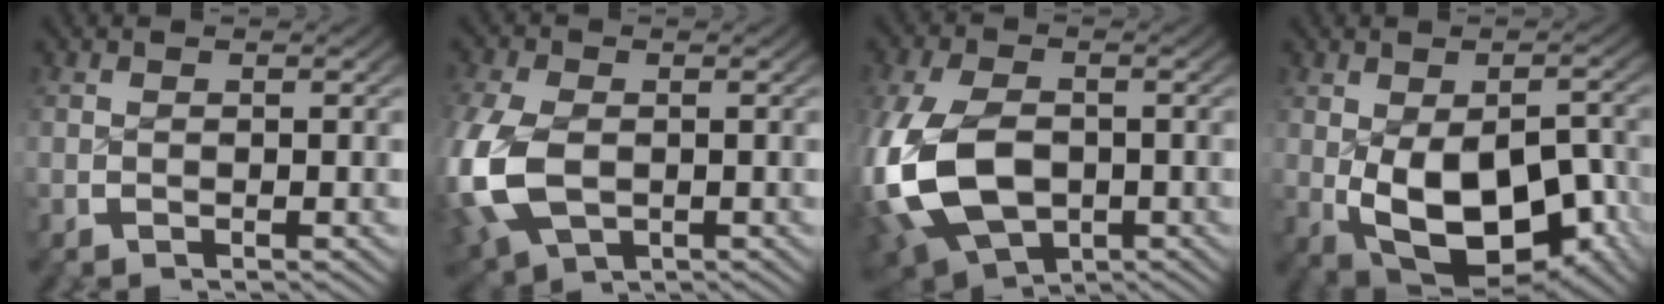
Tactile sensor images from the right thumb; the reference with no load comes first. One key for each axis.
{"total": 9.0, "fx": -1.4, "fy": 6.6, "fz": 6.0, "tx": -0.183, "ty": -0.045, "tz": 0.006}
{"total": 12.1, "fx": -2.1, "fy": 8.3, "fz": 8.5, "tx": -0.224, "ty": -0.046, "tz": -0.010}
{"total": 13.8, "fx": -3.5, "fy": 8.6, "fz": 10.2, "tx": -0.201, "ty": -0.071, "tz": -0.012}